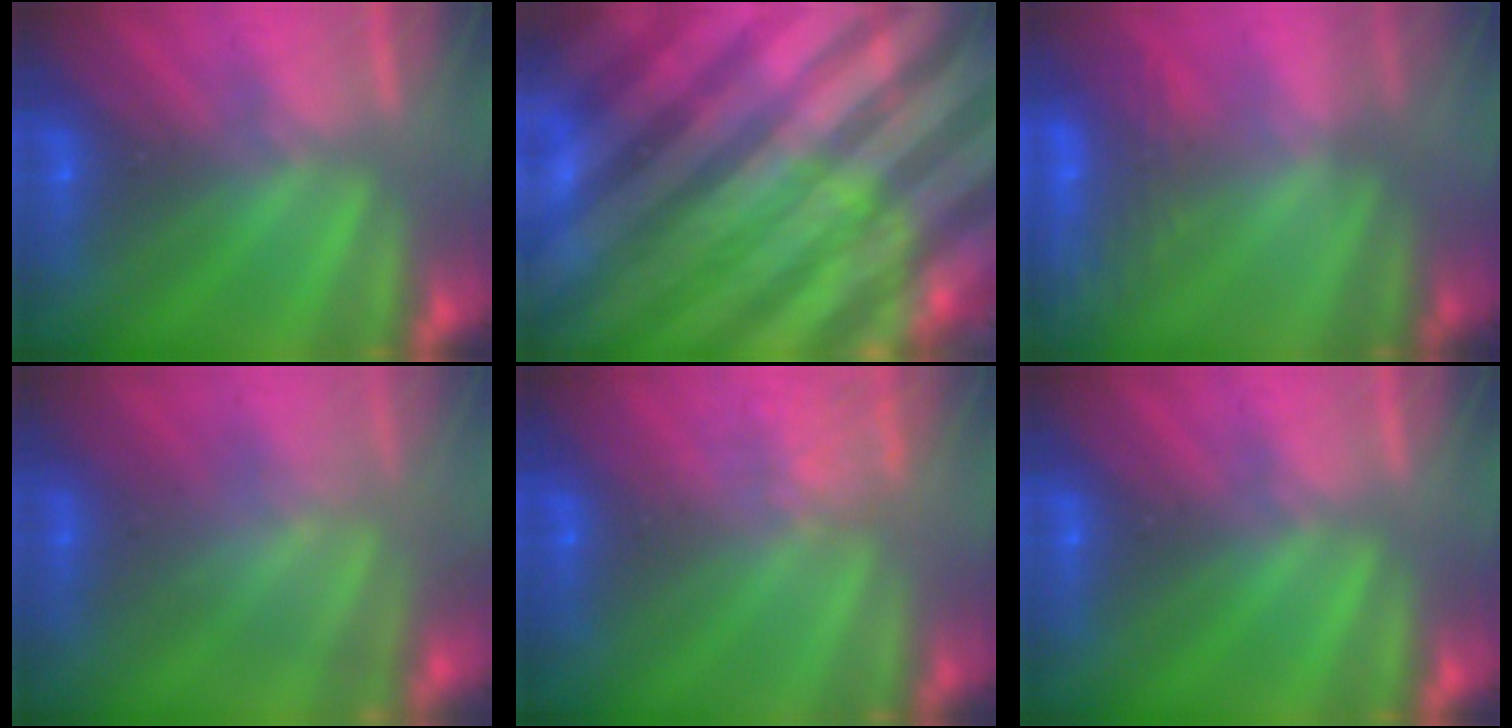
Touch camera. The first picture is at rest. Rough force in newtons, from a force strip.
{"total": 8.7}
{"total": 3.0}
{"total": 3.3}
{"total": 1.8}
{"total": 0.0}